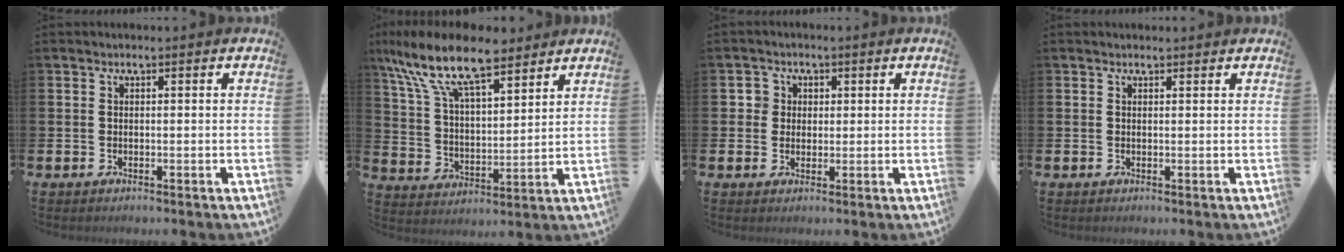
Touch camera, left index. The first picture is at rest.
{"total": 12.2, "force": [9.7, 3.9, 6.3], "torque": [-0.157, -0.037, 0.174]}
{"total": 2.6, "force": [1.0, 2.4, 0.1], "torque": [0.005, 0.005, 0.012]}
{"total": 0.7, "force": [0.7, 0.2, 0.1], "torque": [0.008, -0.002, 0.010]}